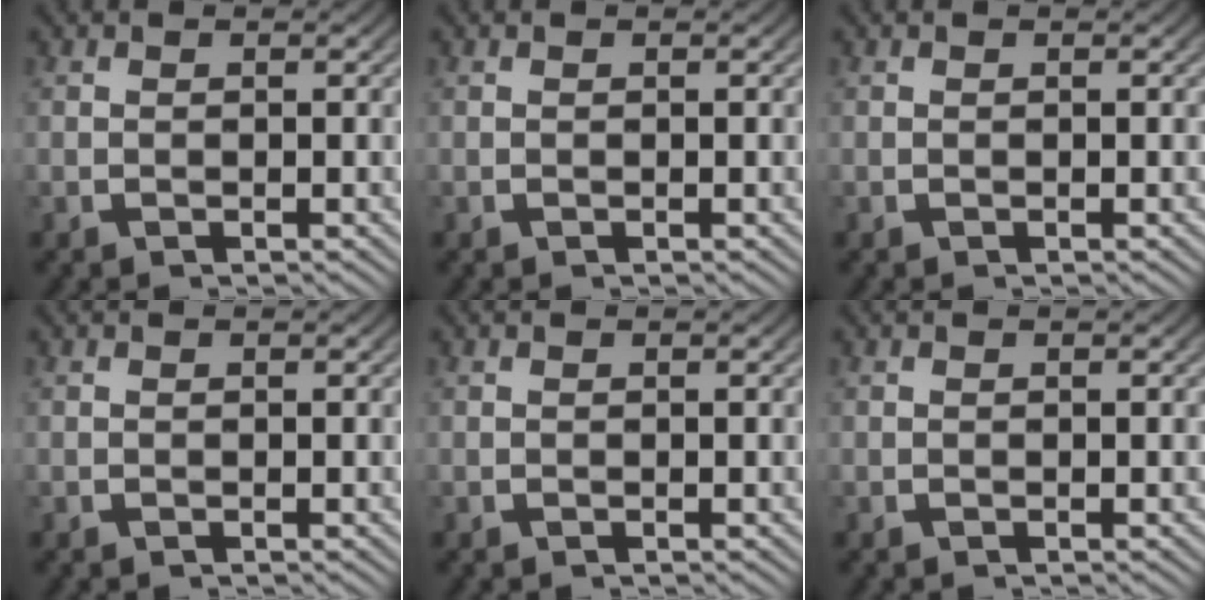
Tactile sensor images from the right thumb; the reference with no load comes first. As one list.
[{"total": 0.0}, {"total": 0.0}, {"total": 0.0}, {"total": 0.0}, {"total": 0.0}]